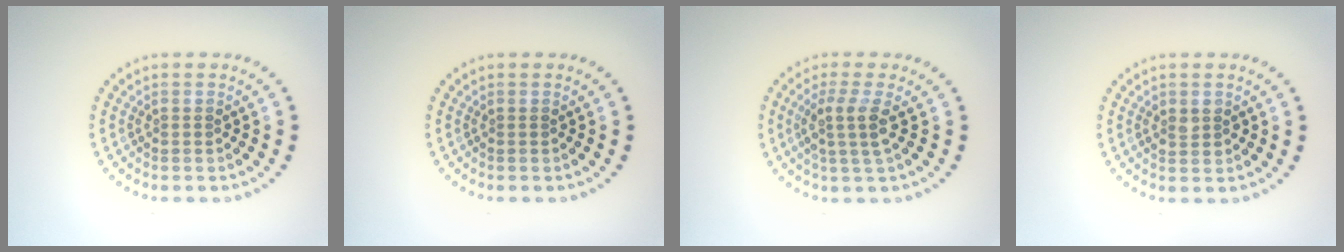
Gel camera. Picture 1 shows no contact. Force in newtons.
{"total": 0.0}
{"total": 2.7, "press": 2.1, "slide": 1.7}
{"total": 1.4, "press": 1.4, "slide": 0.0}